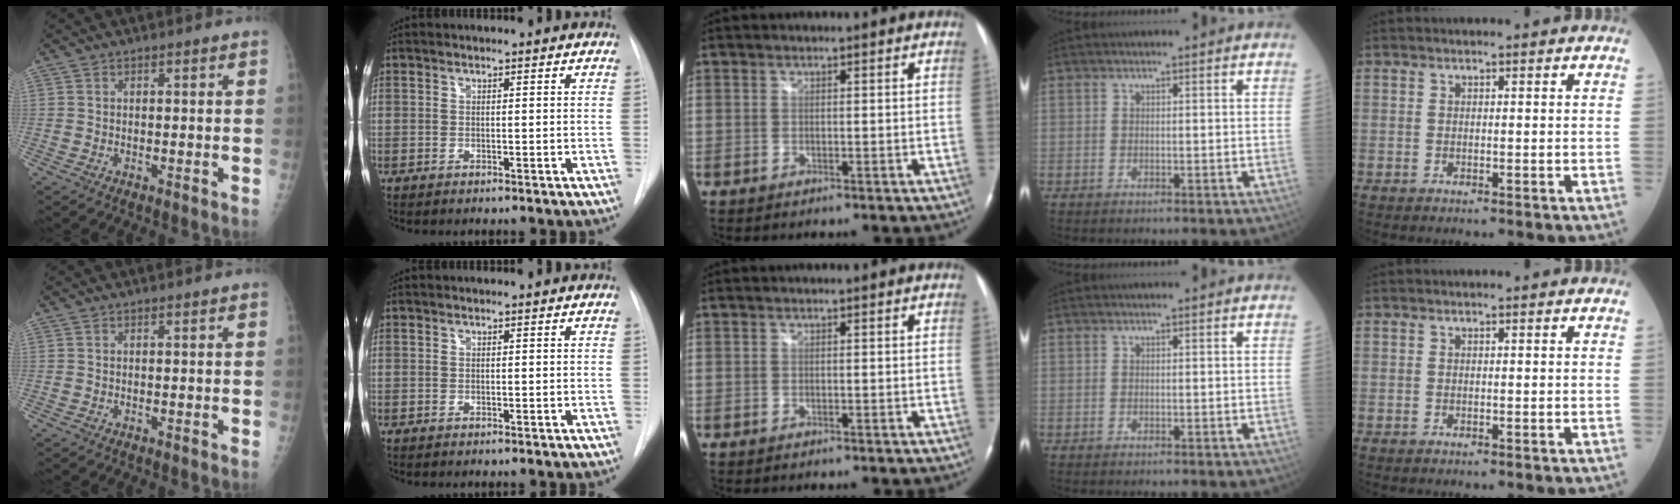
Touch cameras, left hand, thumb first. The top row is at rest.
{}